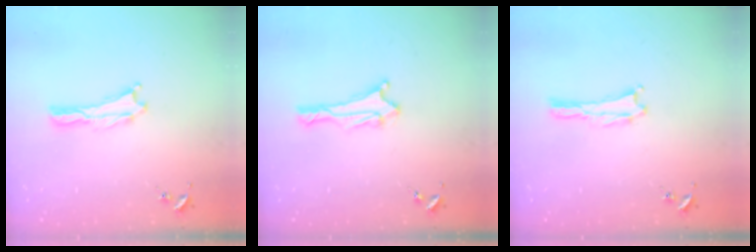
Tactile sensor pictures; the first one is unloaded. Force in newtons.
{"total": 2.0, "press": 1.8, "slide": 0.8}
{"total": 0.0}